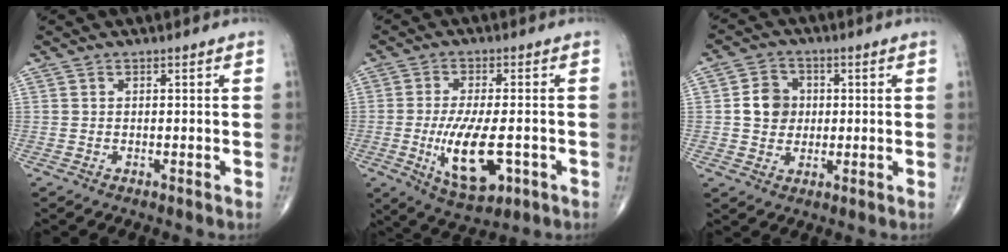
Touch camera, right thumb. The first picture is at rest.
{"total": 12.4, "force": [-3.1, 5.1, 10.9], "torque": [-0.190, -0.010, -0.040]}
{"total": 6.6, "force": [0.5, 5.7, 3.2], "torque": [-0.032, 0.004, 0.003]}